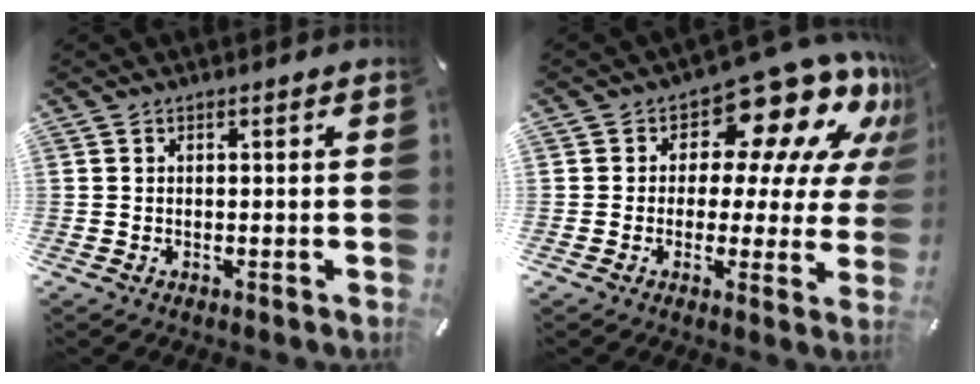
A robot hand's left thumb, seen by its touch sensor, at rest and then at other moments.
{"total": 15.0, "force": [9.7, 7.5, 8.6], "torque": [-0.122, -0.082, 0.161]}